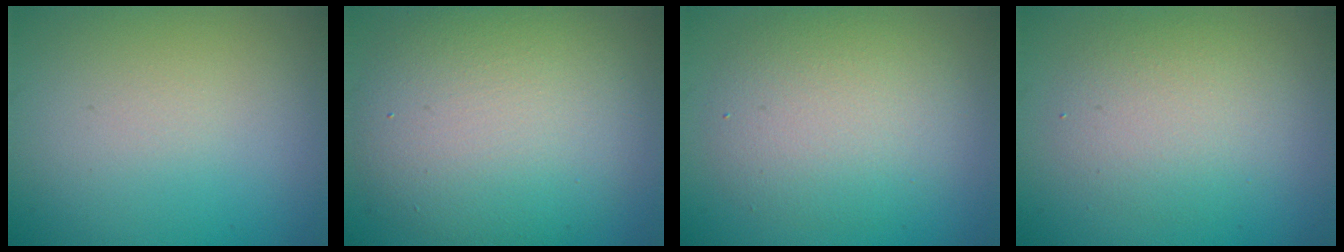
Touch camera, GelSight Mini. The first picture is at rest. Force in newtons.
{"total": 9.5, "press": 9.4, "slide": 0.5}
{"total": 5.1, "press": 5.0, "slide": 0.4}
{"total": 3.8, "press": 3.8, "slide": 0.4}